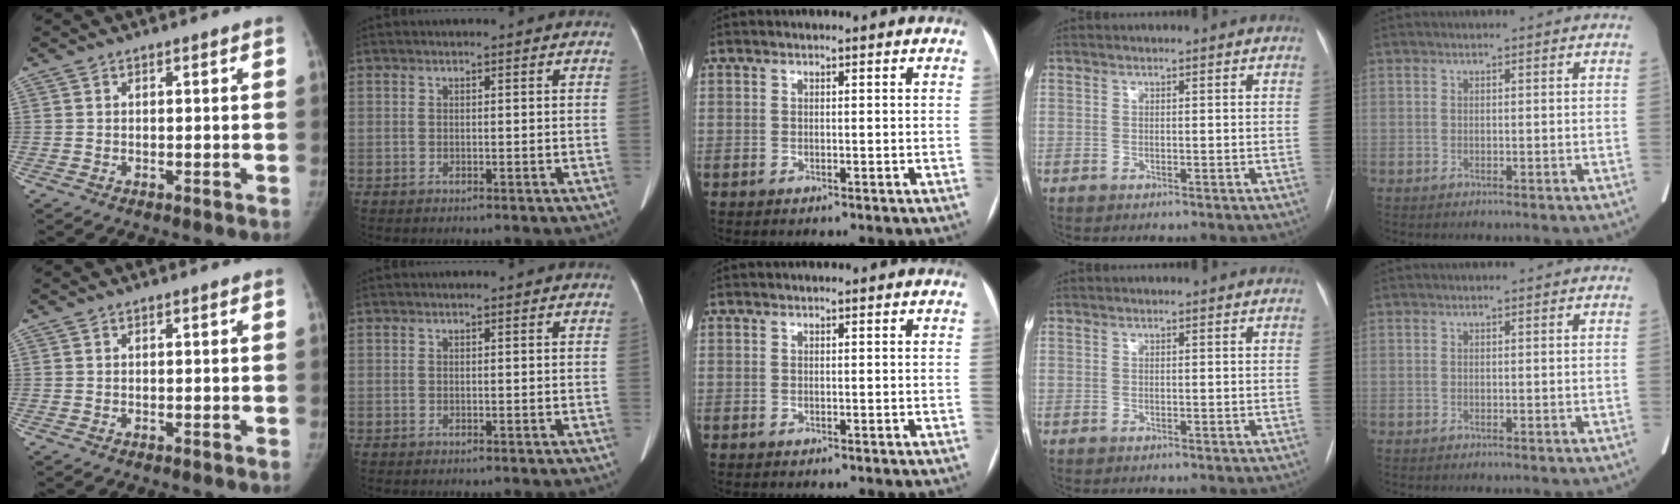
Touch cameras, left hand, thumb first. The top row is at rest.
{}